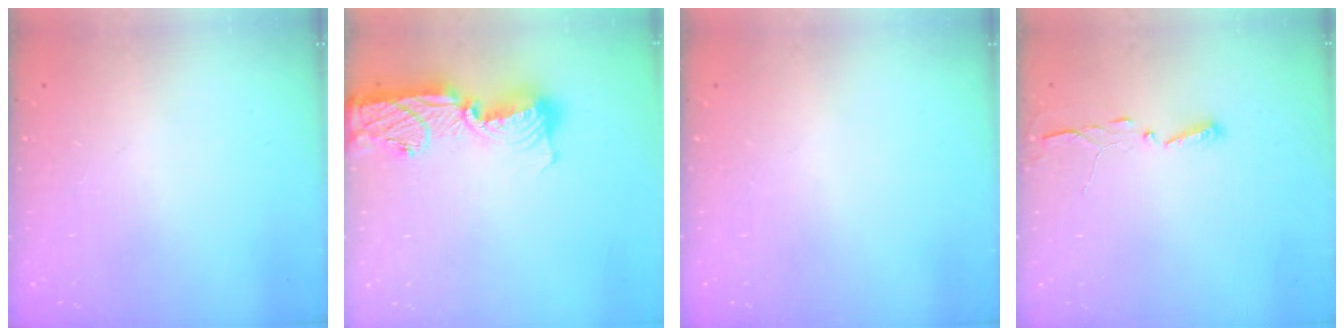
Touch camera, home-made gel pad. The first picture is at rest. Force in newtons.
{"total": 17.0, "press": 16.3, "slide": 4.7}
{"total": 0.0}
{"total": 2.9, "press": 2.9, "slide": 0.4}